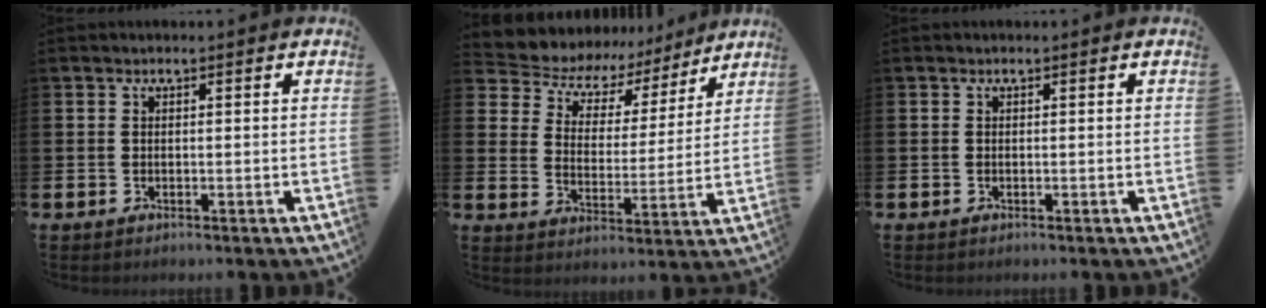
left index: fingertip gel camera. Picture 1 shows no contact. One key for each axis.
{"total": 5.5, "fx": 4.4, "fy": 3.3, "fz": 0.5, "tx": -0.039, "ty": -0.040, "tz": 0.070}
{"total": 0.8, "fx": -0.6, "fy": -0.1, "fz": -0.4, "tx": 0.005, "ty": 0.002, "tz": -0.011}